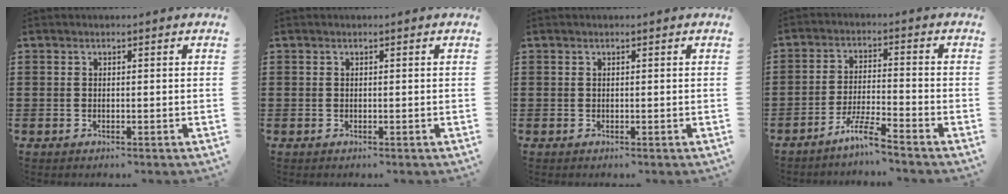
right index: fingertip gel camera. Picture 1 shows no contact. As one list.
[{"total": 0.0}, {"total": 0.0}, {"total": 5.6, "force": [-4.8, -0.4, 2.9], "torque": [-0.070, -0.012, -0.093]}]